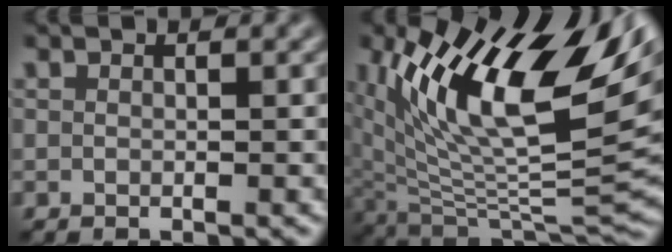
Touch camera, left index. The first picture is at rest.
{"total": 16.5, "force": [6.6, 7.1, 13.3], "torque": [-0.246, 0.013, 0.113]}